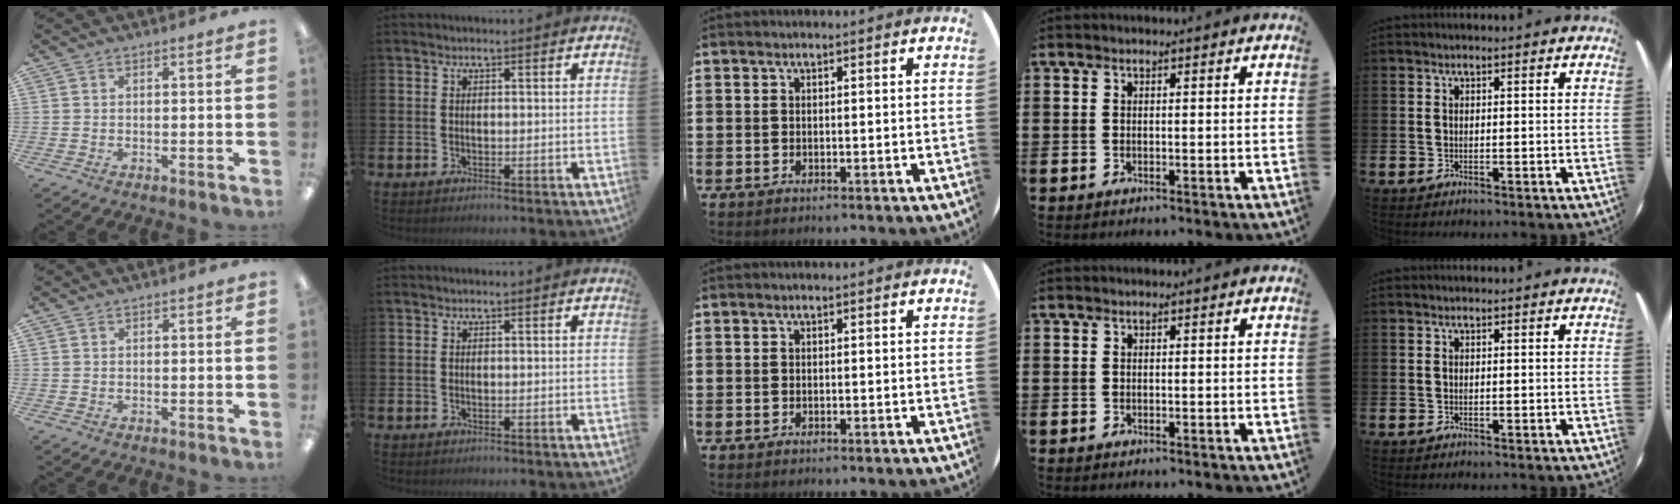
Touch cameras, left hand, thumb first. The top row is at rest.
{}